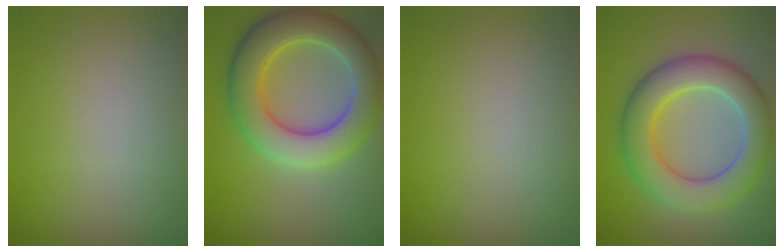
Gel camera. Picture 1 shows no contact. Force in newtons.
{"total": 8.3, "press": 8.3, "slide": 0.6}
{"total": 0.0}
{"total": 7.4, "press": 7.4, "slide": 0.5}